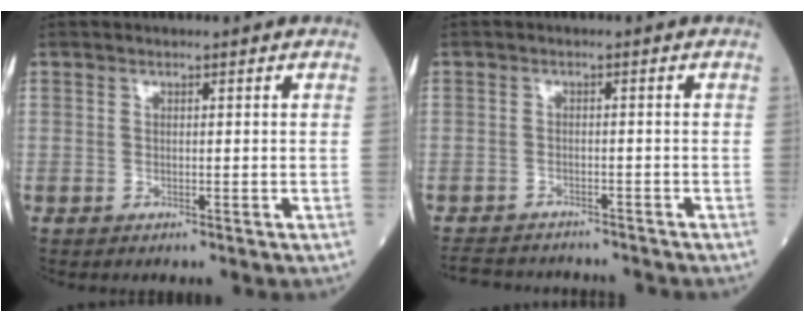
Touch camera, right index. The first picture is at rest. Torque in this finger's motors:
{"motor_torque": [-1.62, -0.38, -1.05, -0.21]}